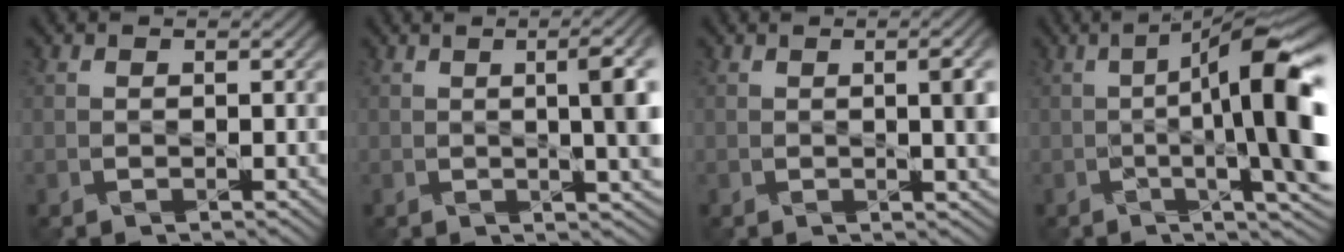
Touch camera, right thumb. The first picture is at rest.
{"total": 7.7, "force": [0.5, 2.4, 7.3], "torque": [-0.069, 0.019, 0.005]}
{"total": 4.4, "force": [0.2, 1.3, 4.2], "torque": [-0.047, 0.004, 0.007]}
{"total": 13.0, "force": [-0.8, 3.1, 12.6], "torque": [-0.174, -0.002, -0.003]}